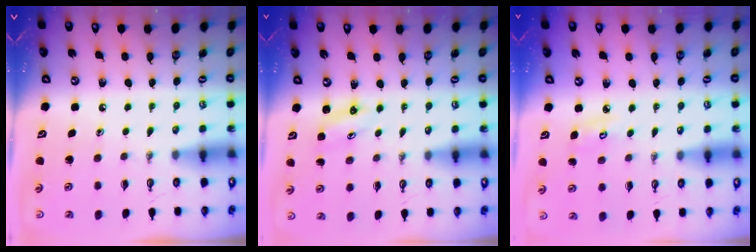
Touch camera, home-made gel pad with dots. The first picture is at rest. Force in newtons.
{"total": 4.5, "press": 4.5, "slide": 0.2}
{"total": 5.1, "press": 5.1, "slide": 0.3}